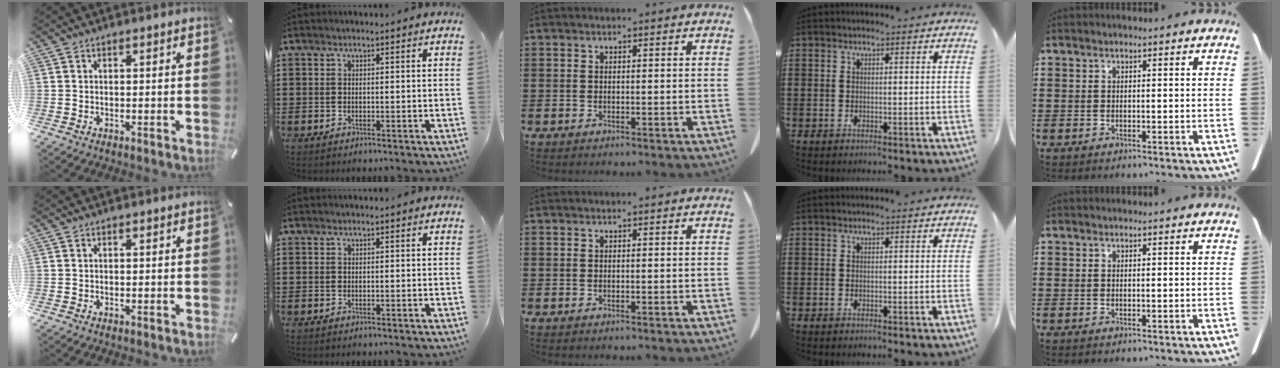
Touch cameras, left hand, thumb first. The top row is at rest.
{}